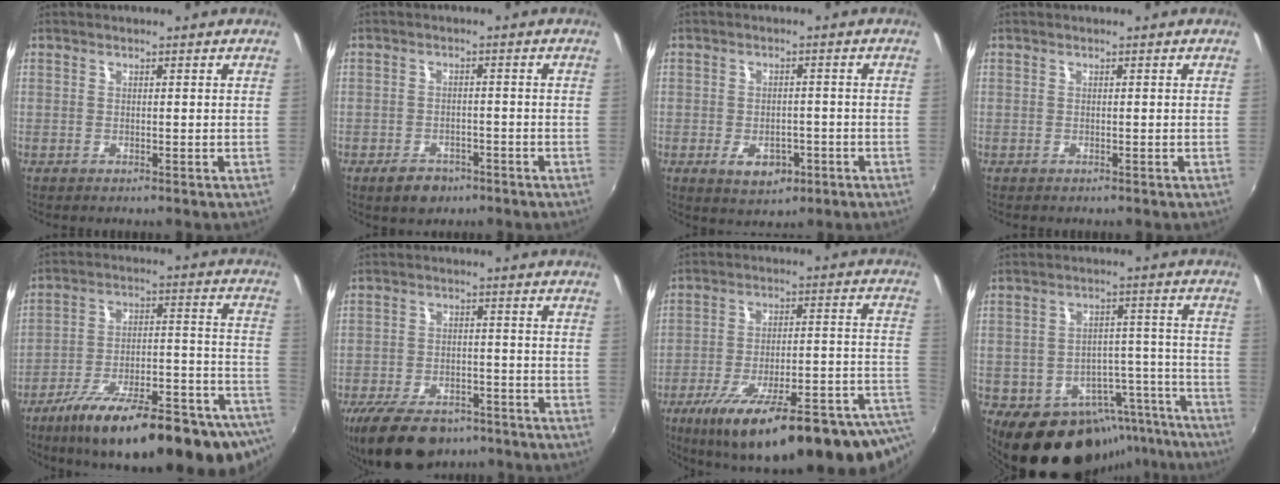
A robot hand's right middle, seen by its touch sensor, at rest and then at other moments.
{"total": 4.9, "force": [-3.3, 3.0, 2.0], "torque": [-0.051, -0.004, -0.046]}
{"total": 6.0, "force": [-2.7, 3.7, 3.9], "torque": [-0.080, -0.006, -0.036]}
{"total": 0.0}
{"total": 29.2, "force": [-21.4, 6.7, 18.7], "torque": [-0.253, -0.043, -0.304]}
{"total": 15.0, "force": [-10.7, 7.5, 7.3], "torque": [-0.172, -0.019, -0.169]}
{"total": 27.0, "force": [-15.5, 5.6, 21.4], "torque": [-0.306, -0.045, -0.216]}
{"total": 18.6, "force": [-14.1, 10.3, 6.3], "torque": [-0.109, 0.043, -0.170]}